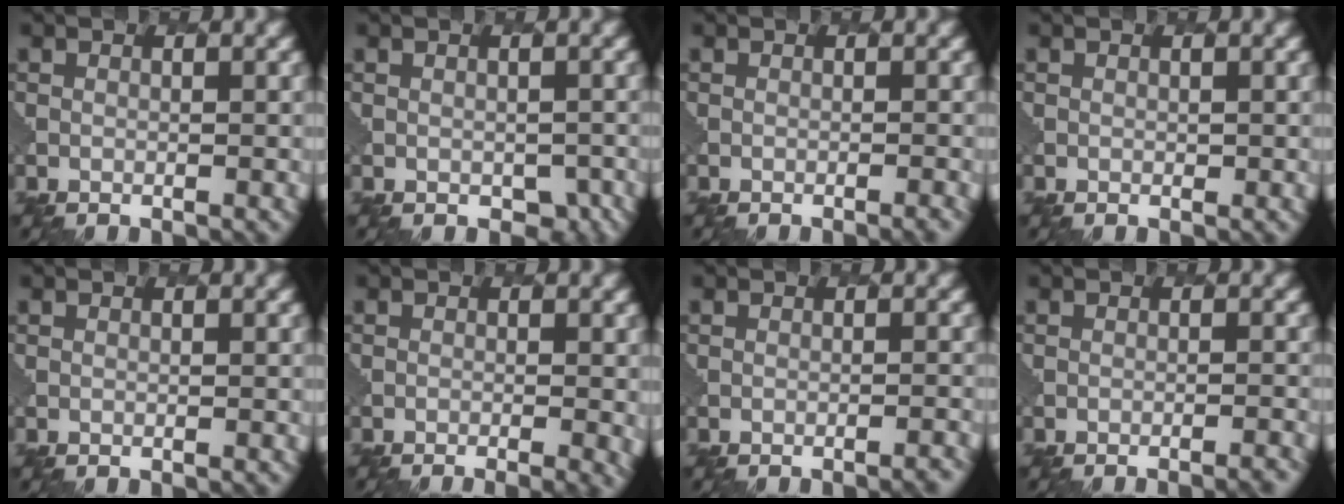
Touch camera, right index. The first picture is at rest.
{"total": 2.6, "force": [-1.0, 2.1, 1.0], "torque": [-0.013, -0.019, -0.010]}
{"total": 1.0, "force": [-0.6, 0.3, 0.7], "torque": [0.003, 0.006, -0.010]}
{"total": 0.5, "force": [0.1, 0.4, 0.4], "torque": [-0.008, -0.003, -0.001]}
{"total": 0.0}
{"total": 3.9, "force": [-1.4, 1.7, 3.3], "torque": [-0.022, 0.005, -0.012]}
{"total": 1.8, "force": [-1.5, 0.4, 0.9], "torque": [0.001, 0.015, -0.028]}
{"total": 2.6, "force": [-2.2, 0.6, 1.2], "torque": [-0.003, 0.012, -0.035]}